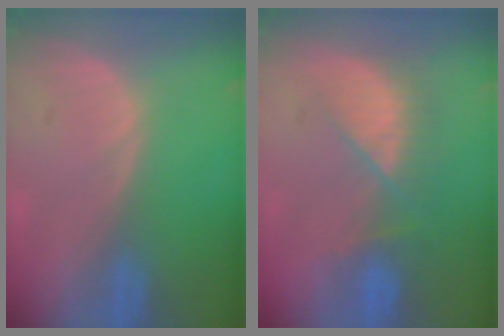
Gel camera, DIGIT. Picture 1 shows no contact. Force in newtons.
{"total": 7.2, "press": 6.6, "slide": 2.9}